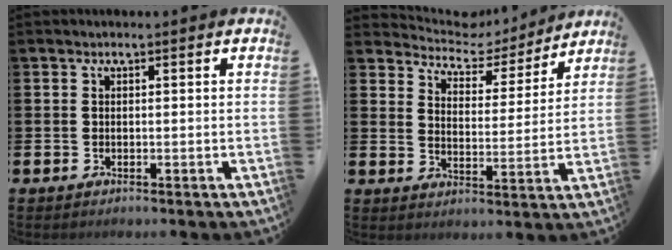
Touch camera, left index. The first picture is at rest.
{"total": 5.8, "force": [5.6, 1.7, 0.2], "torque": [-0.036, -0.045, 0.094]}